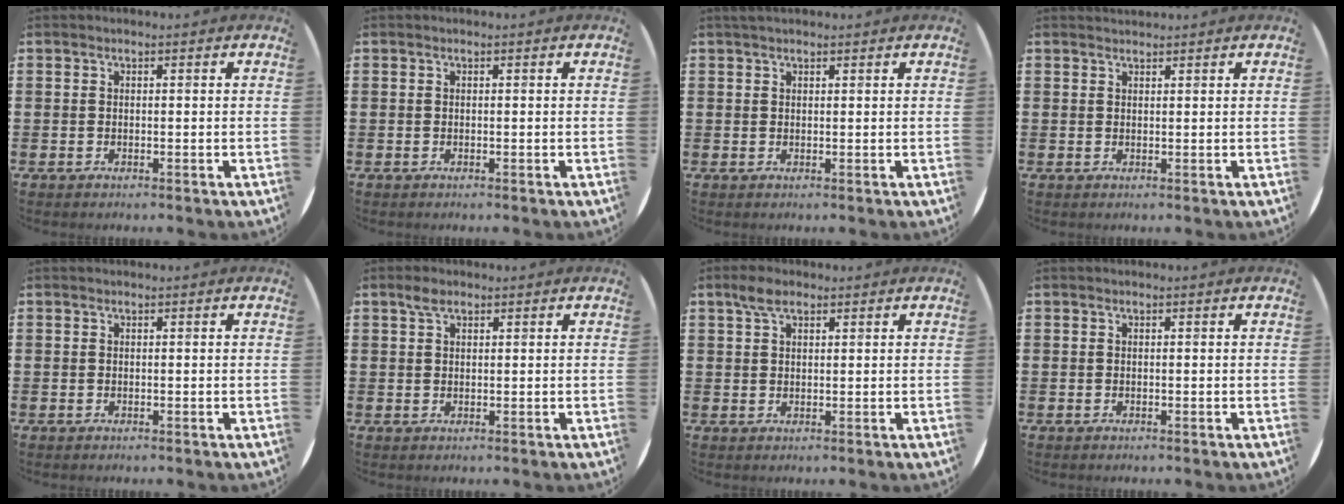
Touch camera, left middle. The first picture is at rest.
{"total": 0.0}
{"total": 1.2, "force": [1.1, 0.4, 0.2], "torque": [0.001, 0.001, 0.019]}
{"total": 0.8, "force": [0.8, 0.1, -0.1], "torque": [0.001, 0.002, 0.016]}
{"total": 0.0}
{"total": 2.1, "force": [1.5, 1.1, 1.0], "torque": [-0.015, 0.002, 0.025]}
{"total": 3.2, "force": [2.2, 1.7, 1.6], "torque": [-0.028, 0.005, 0.039]}
{"total": 0.0}